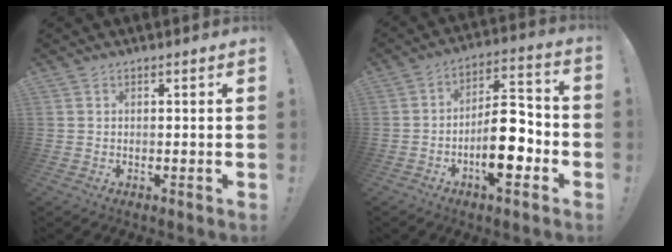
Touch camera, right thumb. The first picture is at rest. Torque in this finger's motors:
{"motor_torque": [0.69, 1.25, 1.48, -0.82, 0.52]}